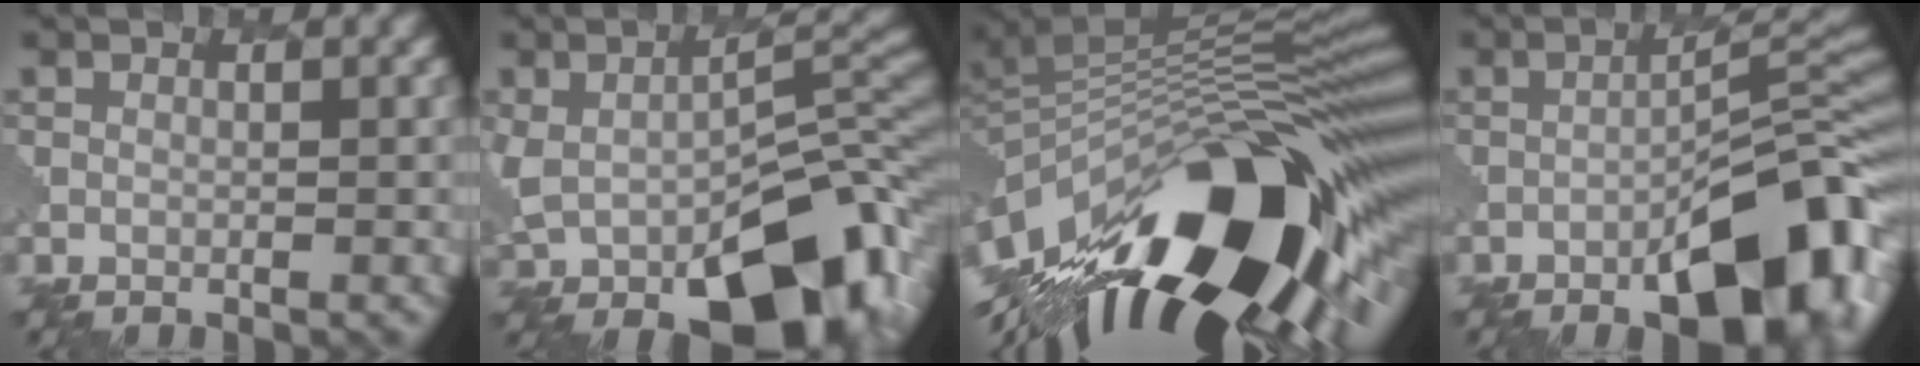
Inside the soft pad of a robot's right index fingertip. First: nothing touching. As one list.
[{"total": 13.0, "force": [-4.1, 7.0, 10.1], "torque": [-0.156, -0.026, -0.059]}, {"total": 17.2, "force": [-6.5, 6.0, 14.7], "torque": [-0.232, 0.019, -0.133]}, {"total": 11.2, "force": [-5.4, 3.5, 9.2], "torque": [-0.128, 0.008, -0.086]}]